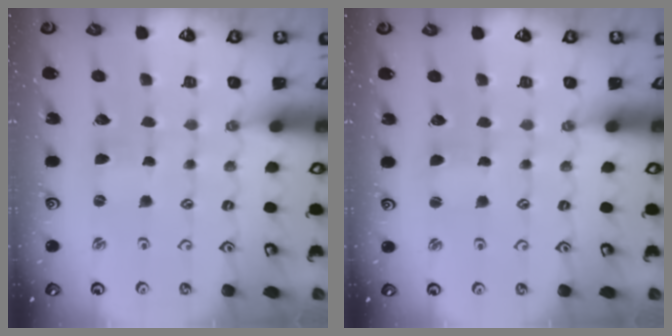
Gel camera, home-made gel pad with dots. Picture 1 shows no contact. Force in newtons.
{"total": 0.9, "press": 0.9, "slide": 0.1}